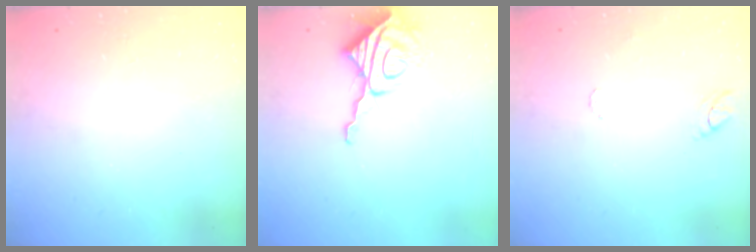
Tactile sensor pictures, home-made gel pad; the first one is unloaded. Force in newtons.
{"total": 9.0, "press": 8.9, "slide": 0.8}
{"total": 5.5, "press": 5.5, "slide": 0.7}